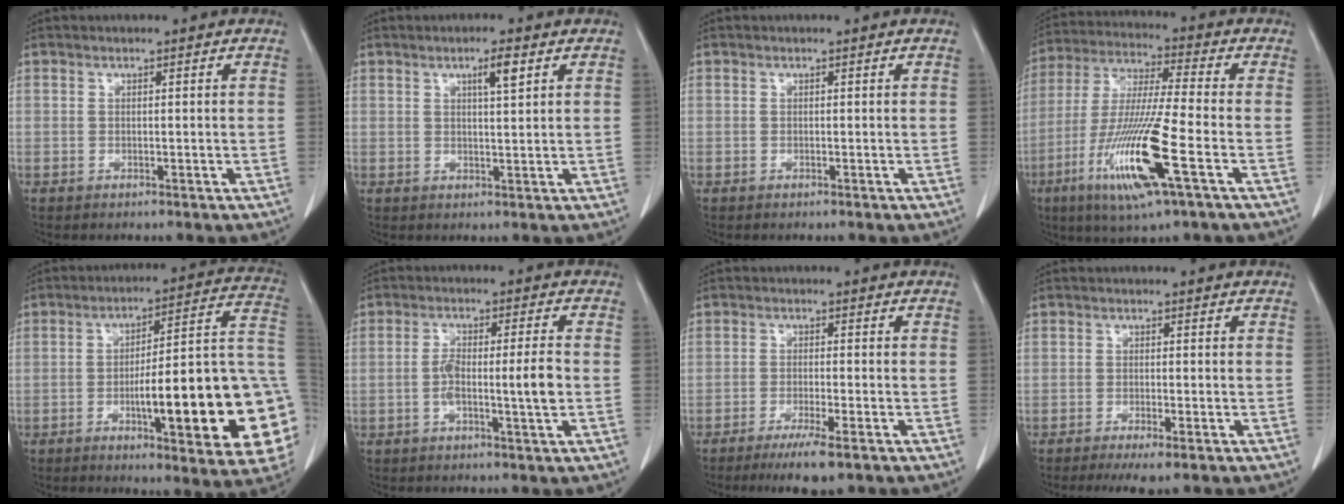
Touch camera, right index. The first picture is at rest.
{"total": 3.1, "force": [1.5, 0.2, 2.7], "torque": [-0.046, 0.000, 0.025]}
{"total": 0.0}
{"total": 16.0, "force": [-6.2, 0.2, 14.8], "torque": [-0.305, -0.026, -0.117]}
{"total": 24.1, "force": [-5.2, 3.6, 23.2], "torque": [-0.223, 0.018, -0.067]}
{"total": 6.4, "force": [-1.2, 0.5, 6.2], "torque": [-0.115, 0.008, -0.021]}
{"total": 6.3, "force": [-4.2, 0.2, 4.6], "torque": [-0.076, -0.016, -0.068]}
{"total": 4.2, "force": [-2.9, 0.2, 3.0], "torque": [-0.046, -0.011, -0.044]}